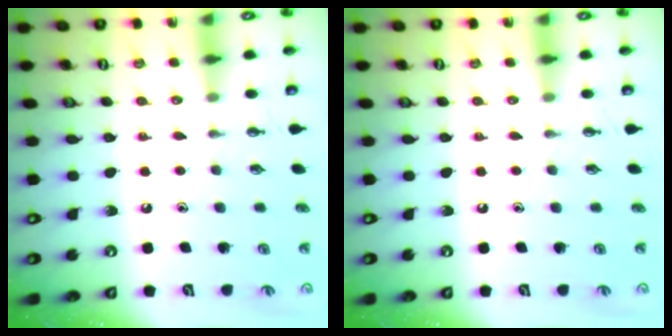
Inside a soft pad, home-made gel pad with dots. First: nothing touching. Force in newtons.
{"total": 0.0}